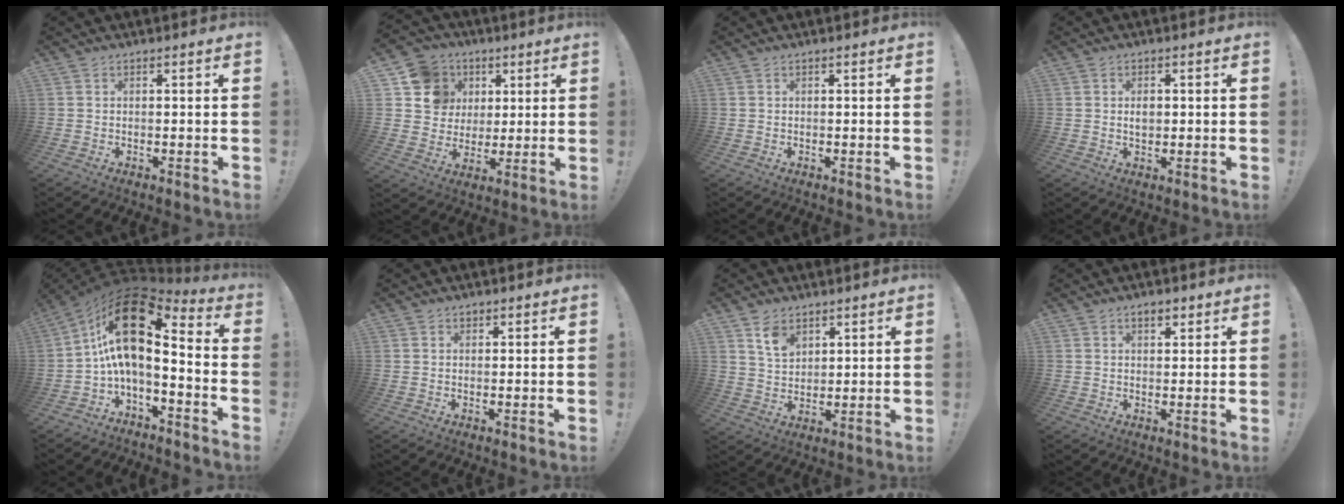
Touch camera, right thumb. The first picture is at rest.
{"total": 12.4, "force": [4.2, 11.2, 3.2], "torque": [-0.049, -0.011, 0.092]}
{"total": 0.0}
{"total": 2.5, "force": [0.3, 1.7, 1.8], "torque": [-0.016, -0.002, -0.001]}
{"total": 18.2, "force": [3.7, 7.5, 16.2], "torque": [-0.293, -0.024, 0.064]}
{"total": 0.6, "force": [0.4, 0.5, 0.0], "torque": [0.005, -0.003, 0.008]}
{"total": 7.5, "force": [4.9, 4.8, 3.1], "torque": [-0.049, -0.024, 0.092]}
{"total": 2.8, "force": [1.6, 1.4, 1.7], "torque": [-0.025, -0.001, 0.027]}